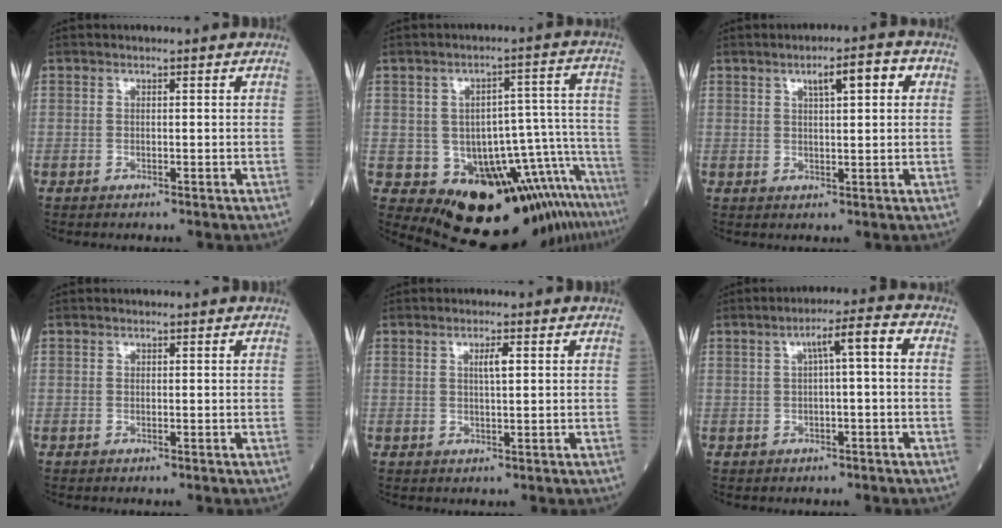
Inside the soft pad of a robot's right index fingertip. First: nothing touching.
{"total": 12.6, "force": [-9.4, 2.3, 8.0], "torque": [-0.078, 0.049, -0.127]}
{"total": 5.3, "force": [2.0, 1.1, 4.8], "torque": [-0.074, 0.012, 0.032]}
{"total": 0.0}
{"total": 2.0, "force": [0.7, 0.2, 1.9], "torque": [-0.034, -0.001, 0.011]}
{"total": 4.8, "force": [0.6, 0.4, 4.8], "torque": [-0.073, 0.019, 0.008]}